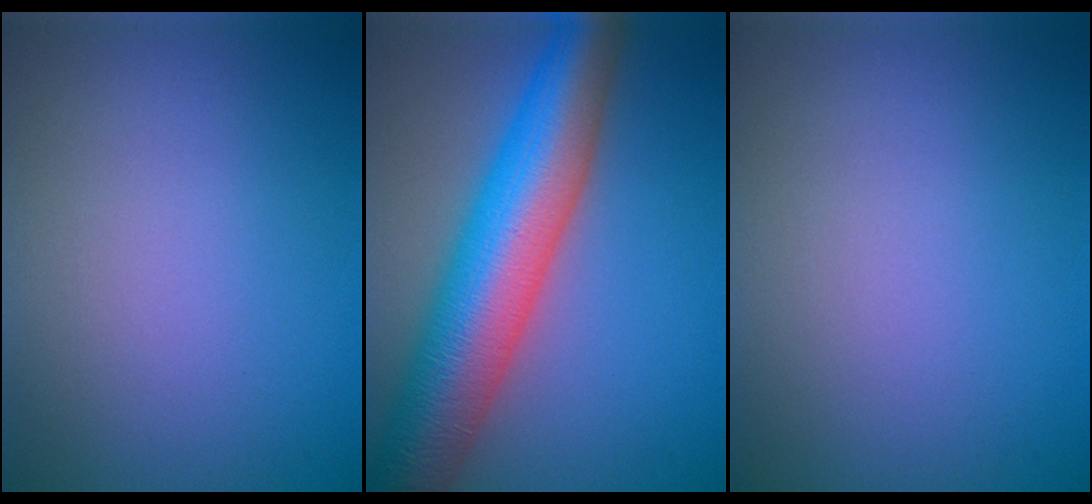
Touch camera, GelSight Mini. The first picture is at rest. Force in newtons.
{"total": 11.6, "press": 11.6, "slide": 0.4}
{"total": 0.0}